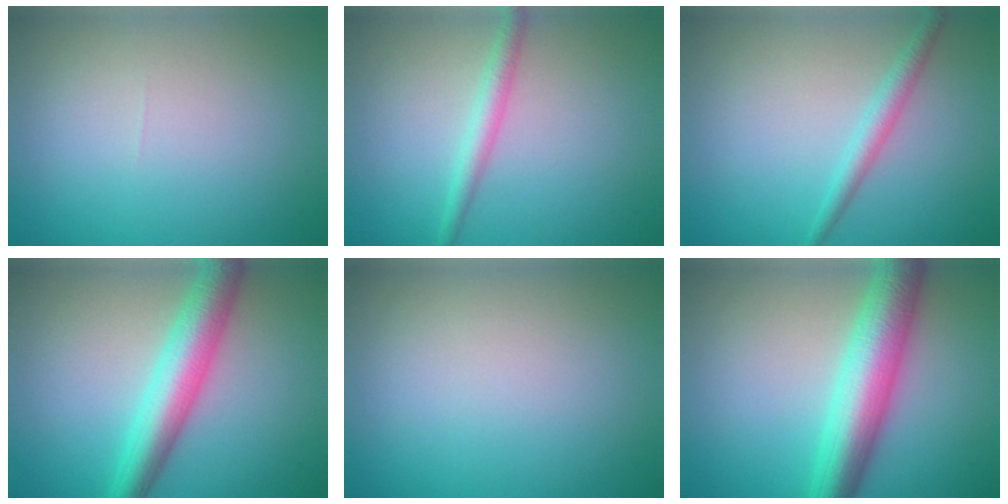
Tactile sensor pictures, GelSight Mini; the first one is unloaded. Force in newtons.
{"total": 2.1, "press": 2.1, "slide": 0.1}
{"total": 2.0, "press": 2.0, "slide": 0.1}
{"total": 5.8, "press": 5.8, "slide": 0.1}
{"total": 0.0}
{"total": 7.1, "press": 7.1, "slide": 0.1}